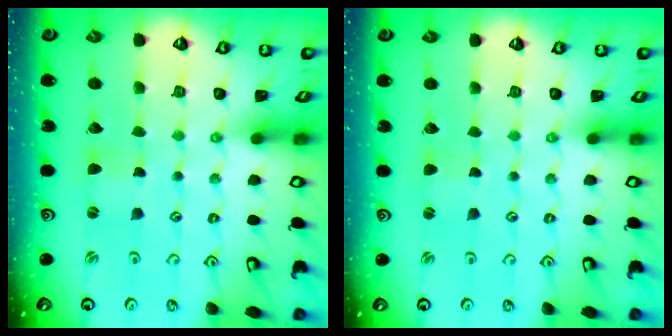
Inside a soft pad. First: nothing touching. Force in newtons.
{"total": 1.2, "press": 1.2, "slide": 0.3}